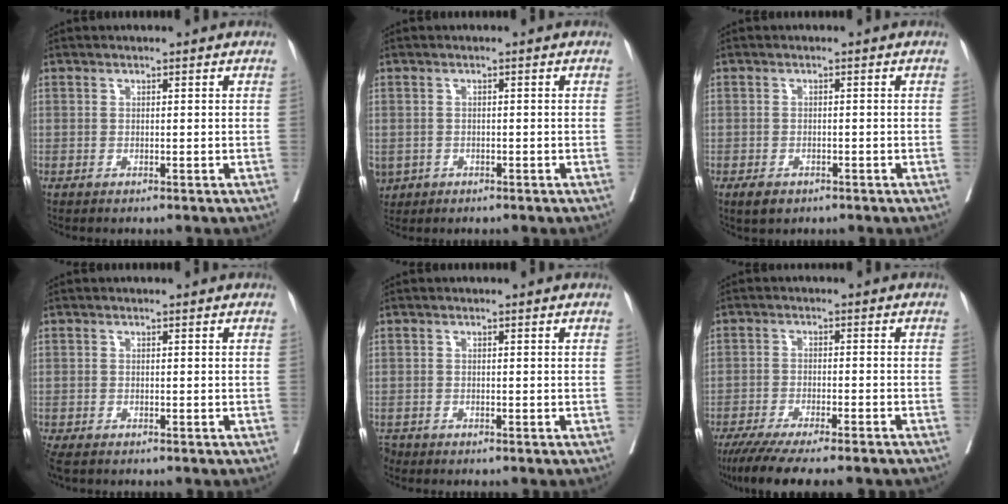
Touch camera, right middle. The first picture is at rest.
{"total": 3.5, "force": [-1.5, 2.9, 1.3], "torque": [-0.032, -0.003, -0.022]}
{"total": 2.1, "force": [-1.3, 1.1, 1.2], "torque": [-0.020, -0.002, -0.016]}
{"total": 3.1, "force": [-2.4, 1.3, 1.5], "torque": [-0.033, -0.011, -0.041]}
{"total": 1.4, "force": [-1.2, 0.7, 0.2], "torque": [-0.007, -0.004, -0.020]}
{"total": 13.8, "force": [-11.5, 1.0, 7.5], "torque": [-0.110, -0.029, -0.174]}